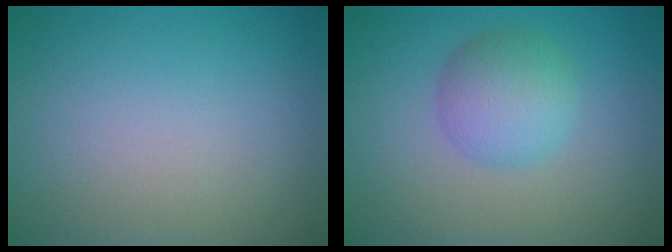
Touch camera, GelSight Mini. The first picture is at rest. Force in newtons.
{"total": 3.9, "press": 3.9, "slide": 0.0}